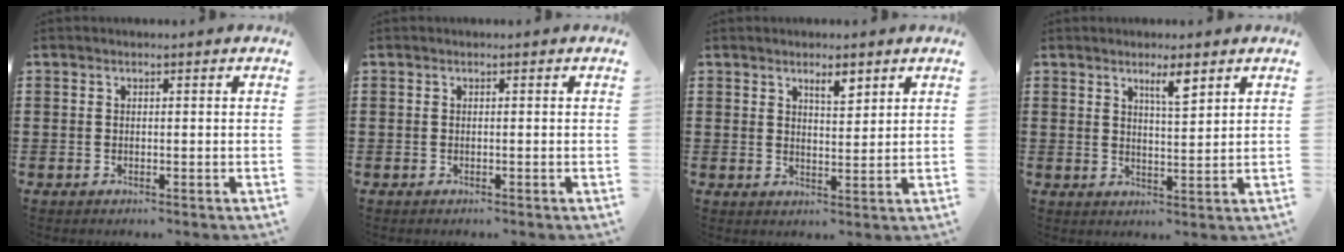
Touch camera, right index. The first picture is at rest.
{"total": 0.0}
{"total": 2.9, "force": [2.2, 0.7, 1.8], "torque": [-0.022, -0.003, 0.035]}
{"total": 3.8, "force": [2.6, 0.4, 2.7], "torque": [-0.041, -0.003, 0.040]}